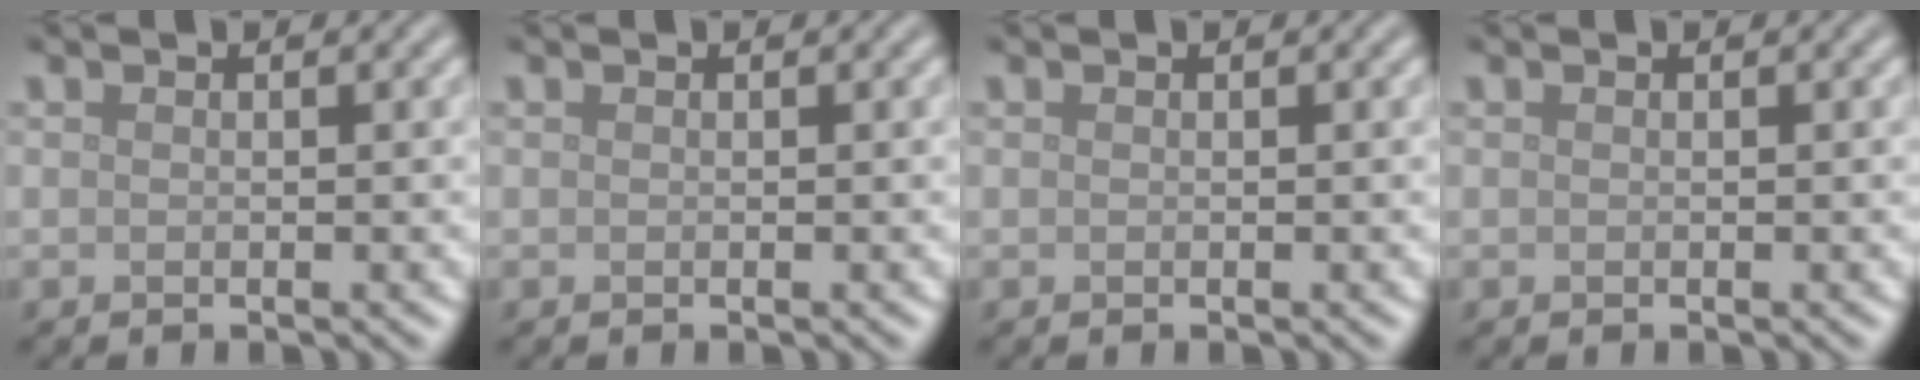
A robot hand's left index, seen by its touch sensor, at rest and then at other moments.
{"total": 0.0}
{"total": 0.0}
{"total": 0.0}